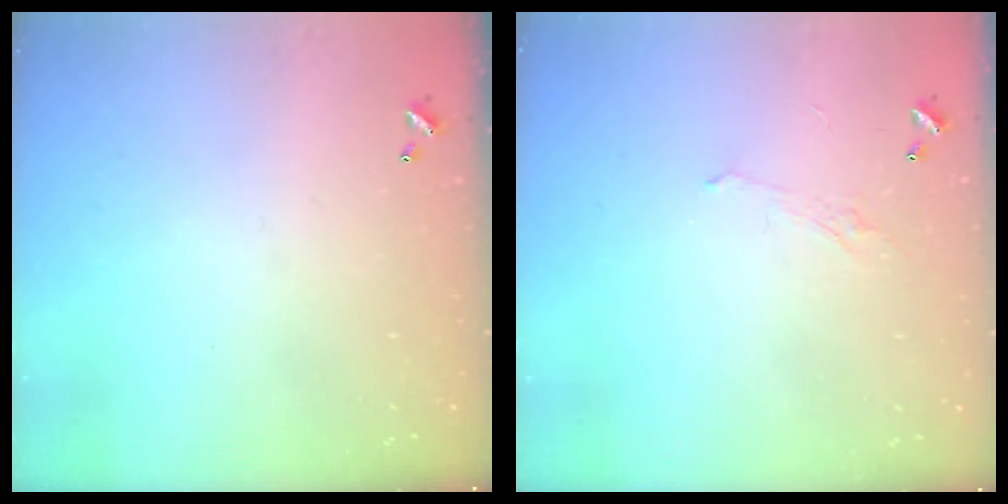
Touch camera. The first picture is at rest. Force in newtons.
{"total": 0.9, "press": 0.7, "slide": 0.6}